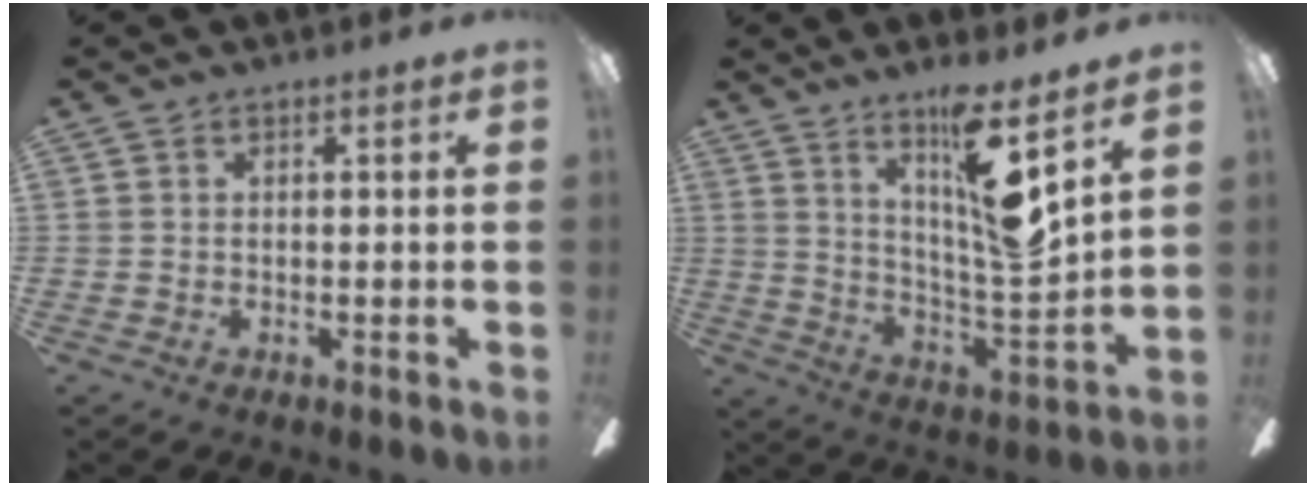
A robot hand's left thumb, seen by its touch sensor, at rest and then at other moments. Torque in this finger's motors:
{"motor_torque": [1.75, 0.99, 0.95, -0.81, 0.11]}